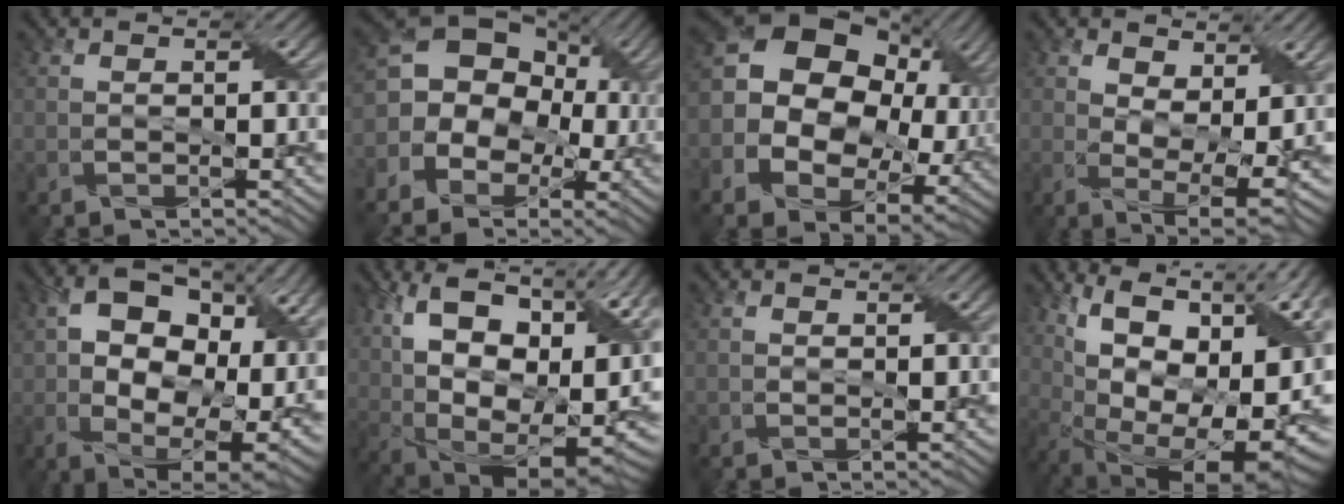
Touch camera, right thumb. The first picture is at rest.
{"total": 14.4, "force": [-0.7, 11.7, 8.3], "torque": [-0.182, 0.016, -0.031]}
{"total": 18.4, "force": [1.1, 14.2, 11.7], "torque": [-0.258, -0.002, 0.039]}
{"total": 6.7, "force": [2.4, 2.8, 5.6], "torque": [-0.113, -0.010, 0.046]}
{"total": 18.3, "force": [3.6, 11.8, 13.6], "torque": [-0.224, 0.013, 0.073]}
{"total": 20.4, "force": [6.4, 11.2, 15.8], "torque": [-0.273, 0.044, 0.127]}
{"total": 0.9, "force": [0.5, 0.4, 0.6], "torque": [-0.013, 0.001, 0.012]}
{"total": 19.5, "force": [3.0, 9.9, 16.5], "torque": [-0.223, 0.025, 0.077]}